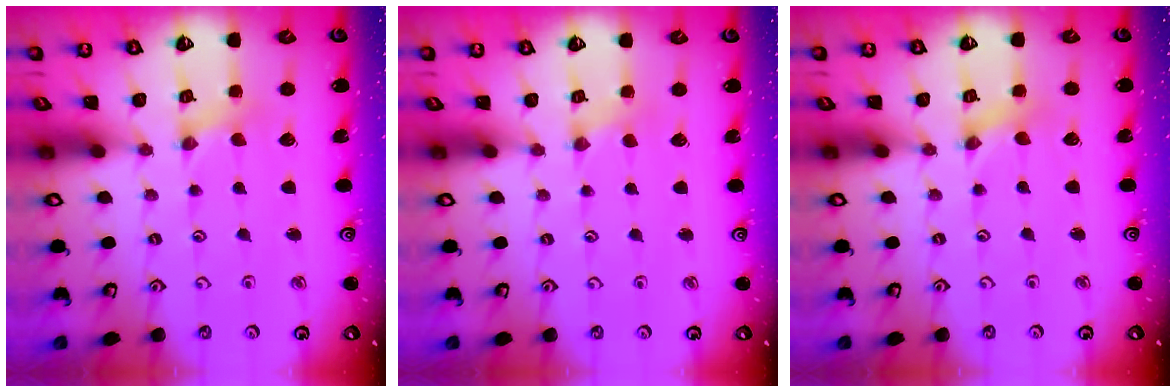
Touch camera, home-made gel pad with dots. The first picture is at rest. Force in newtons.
{"total": 0.0}
{"total": 0.0}